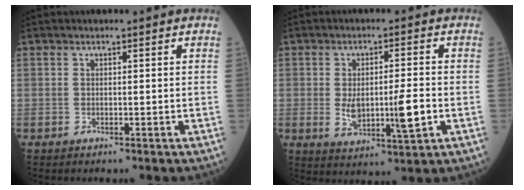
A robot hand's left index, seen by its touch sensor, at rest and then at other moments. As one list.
[{"total": 8.5, "force": [-1.3, 2.0, 8.1], "torque": [-0.145, -0.006, -0.012]}]